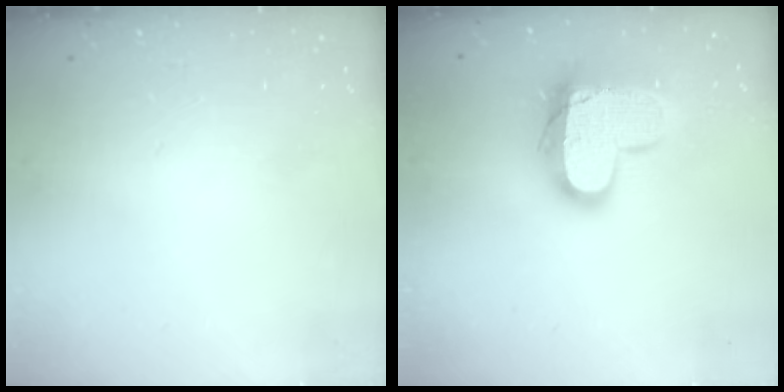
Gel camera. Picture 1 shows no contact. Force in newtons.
{"total": 16.7, "press": 16.6, "slide": 1.3}